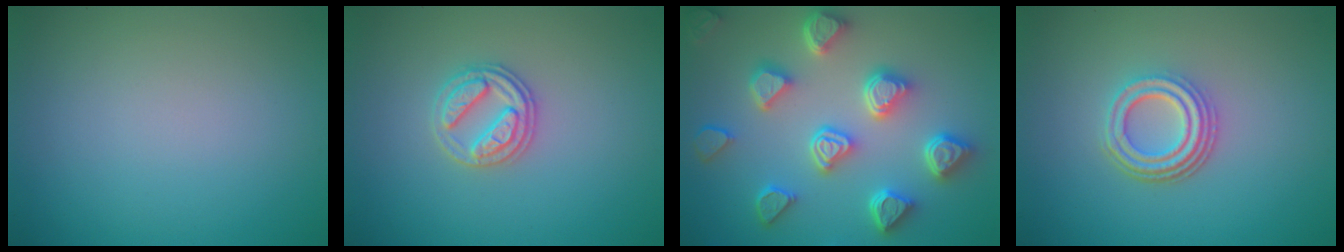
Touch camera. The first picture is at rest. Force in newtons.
{"total": 2.7, "press": 2.7, "slide": 0.5}
{"total": 7.0, "press": 5.8, "slide": 3.9}
{"total": 4.2, "press": 3.1, "slide": 2.7}